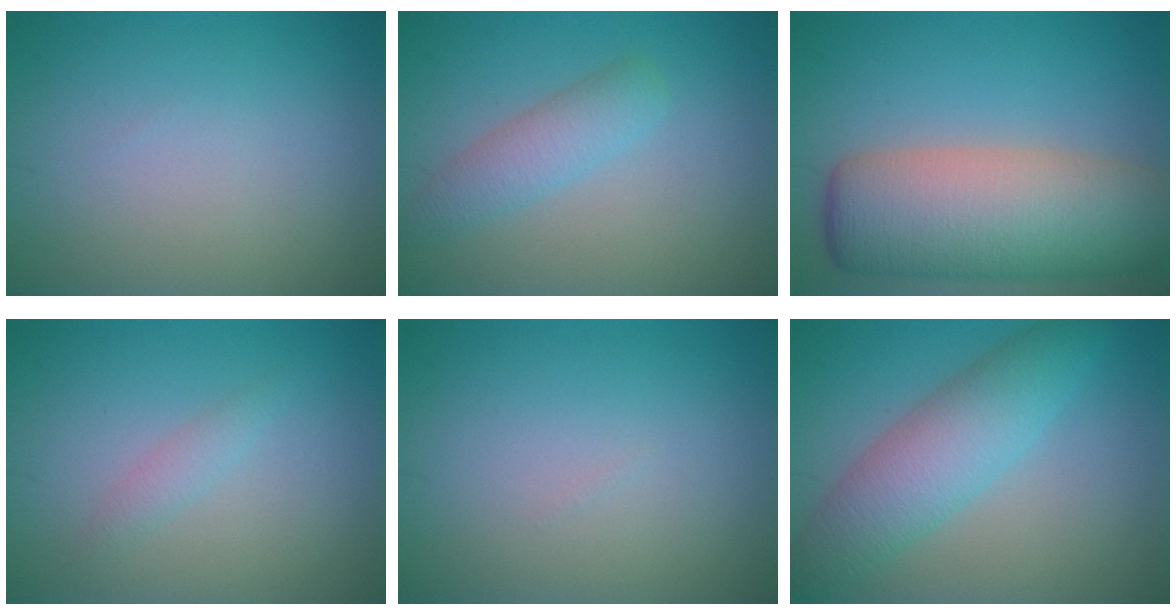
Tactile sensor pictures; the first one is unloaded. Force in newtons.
{"total": 2.9, "press": 2.9, "slide": 0.1}
{"total": 11.3, "press": 11.3, "slide": 0.7}
{"total": 1.2, "press": 1.2, "slide": 0.1}
{"total": 0.0}
{"total": 5.8, "press": 5.8, "slide": 0.1}